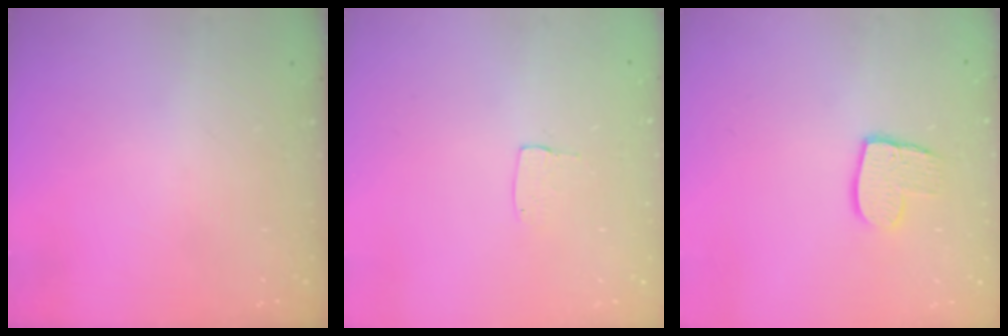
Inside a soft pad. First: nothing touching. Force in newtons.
{"total": 3.4, "press": 3.4, "slide": 0.2}
{"total": 9.8, "press": 9.8, "slide": 0.9}